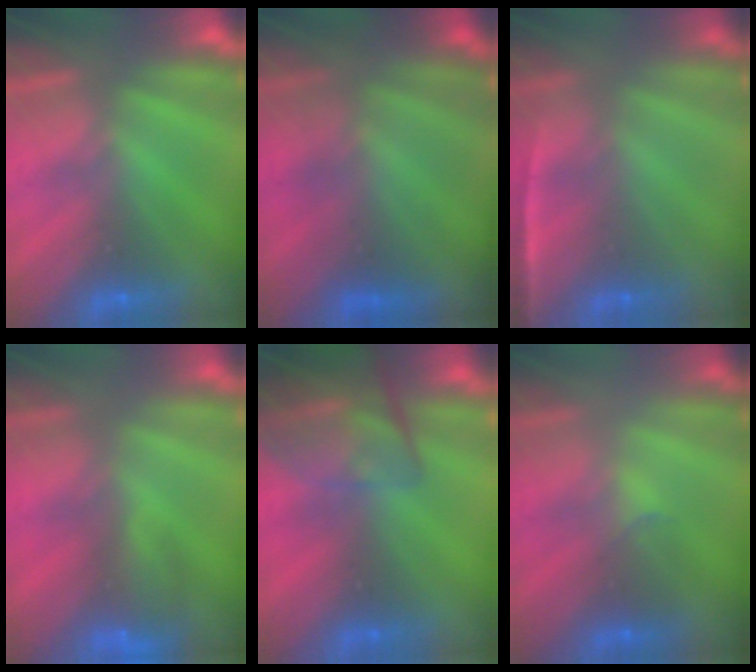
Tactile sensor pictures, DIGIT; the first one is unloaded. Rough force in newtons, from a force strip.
{"total": 5.6}
{"total": 1.4}
{"total": 9.4}
{"total": 8.3}
{"total": 2.0}